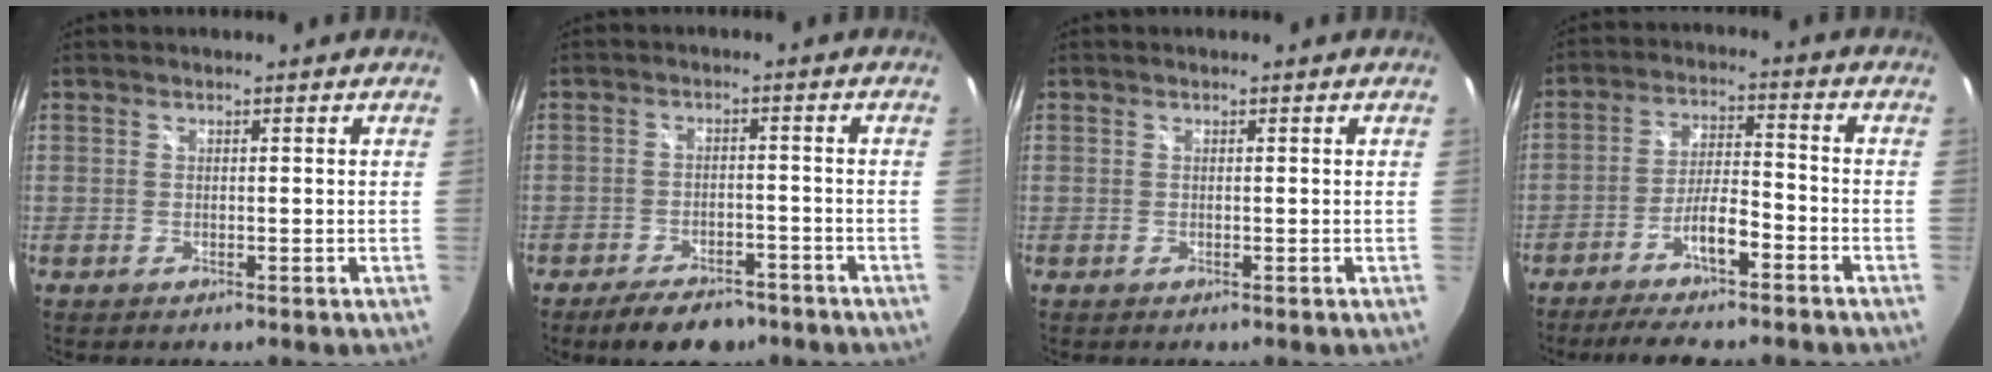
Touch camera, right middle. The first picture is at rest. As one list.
[{"total": 9.1, "force": [-7.0, 4.1, 4.2], "torque": [-0.095, 0.000, -0.101]}, {"total": 0.0}, {"total": 10.3, "force": [-7.9, 1.5, 6.4], "torque": [-0.135, 0.002, -0.131]}]